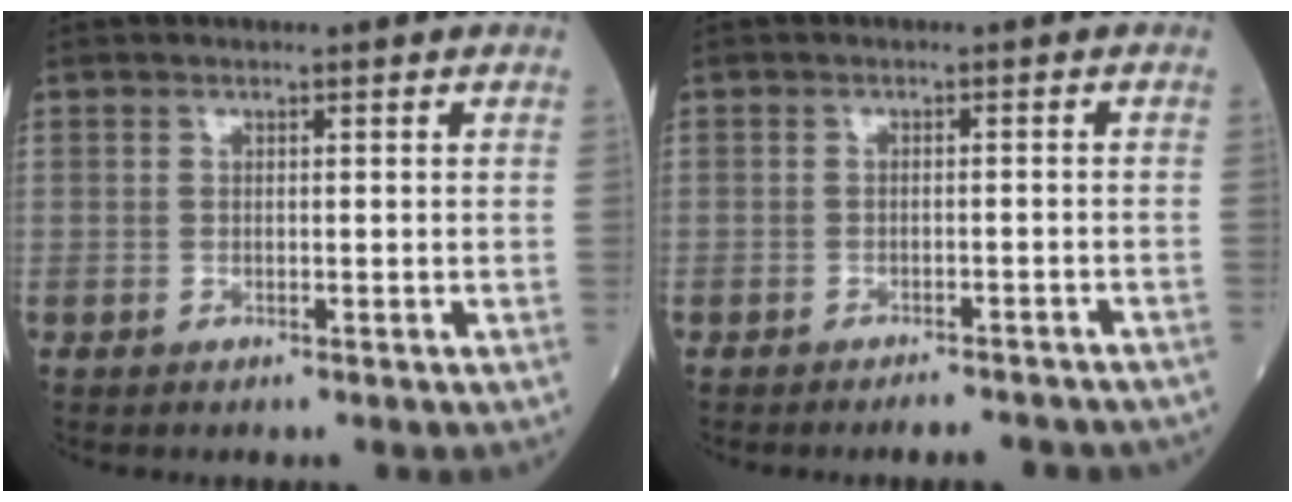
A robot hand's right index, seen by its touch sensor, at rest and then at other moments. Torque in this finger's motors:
{"motor_torque": [-0.67, -0.63, -0.14, -0.08]}